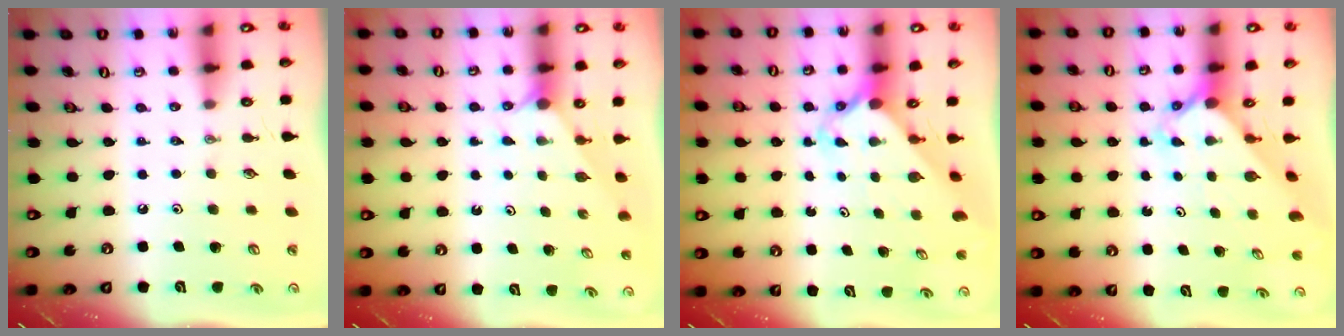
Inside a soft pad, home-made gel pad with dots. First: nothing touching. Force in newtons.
{"total": 0.9, "press": 0.9, "slide": 0.2}
{"total": 2.3, "press": 2.3, "slide": 0.2}
{"total": 2.6, "press": 2.6, "slide": 0.2}